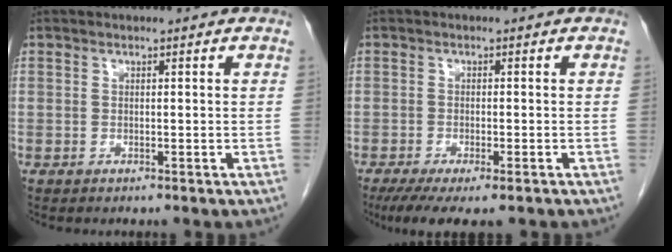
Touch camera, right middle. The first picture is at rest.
{"total": 8.5, "force": [-6.2, 2.0, 5.5], "torque": [-0.080, -0.018, -0.094]}